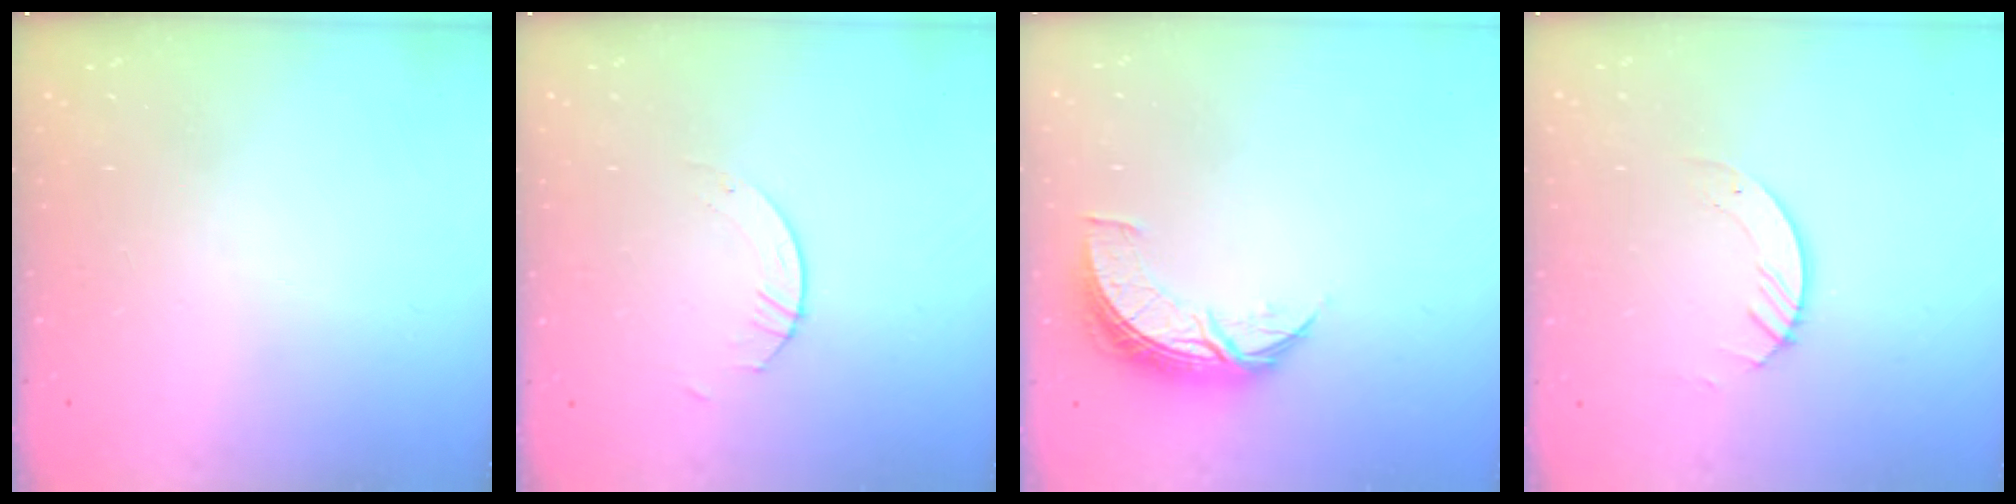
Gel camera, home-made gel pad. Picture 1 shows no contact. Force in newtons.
{"total": 2.6, "press": 2.6, "slide": 0.2}
{"total": 8.5, "press": 8.5, "slide": 0.5}
{"total": 2.9, "press": 2.9, "slide": 0.3}